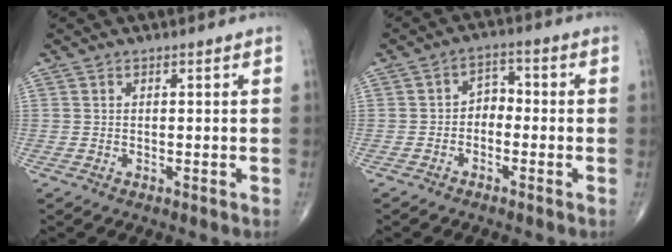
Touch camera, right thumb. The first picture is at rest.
{"total": 3.8, "force": [-1.1, 2.8, 2.3], "torque": [-0.016, 0.025, -0.032]}